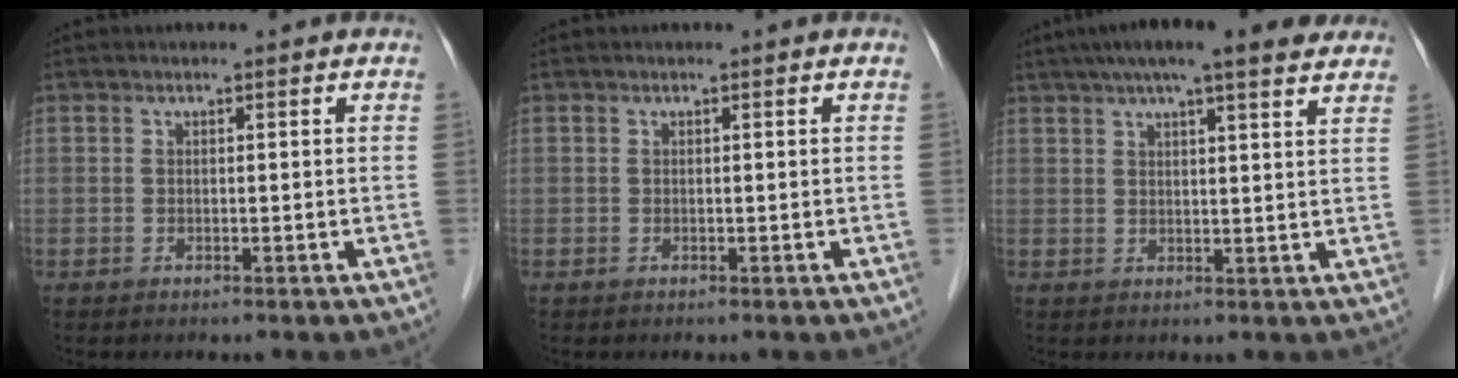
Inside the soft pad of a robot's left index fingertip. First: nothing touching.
{"total": 0.0}
{"total": 14.9, "force": [11.6, 2.2, 9.0], "torque": [-0.143, 0.044, 0.154]}